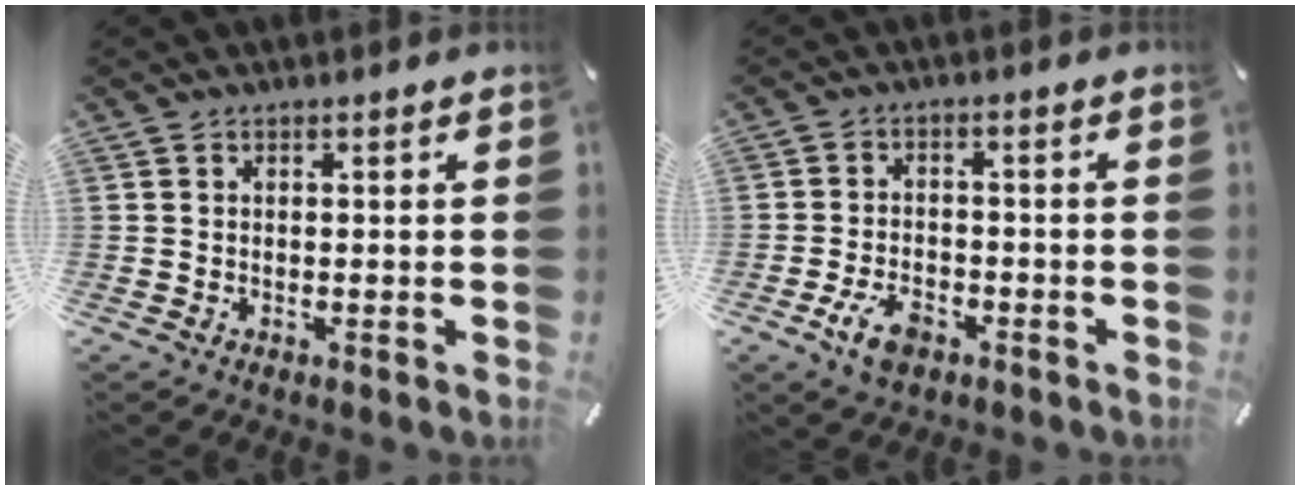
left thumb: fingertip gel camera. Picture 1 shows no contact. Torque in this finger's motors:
{"motor_torque": [-0.02, 1.26, 0.23, -0.03, 0.15]}